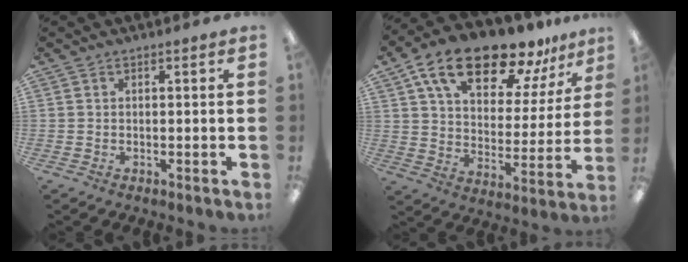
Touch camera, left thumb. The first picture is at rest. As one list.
[{"total": 18.7, "force": [13.9, 7.4, 10.1], "torque": [-0.178, -0.078, 0.242]}]